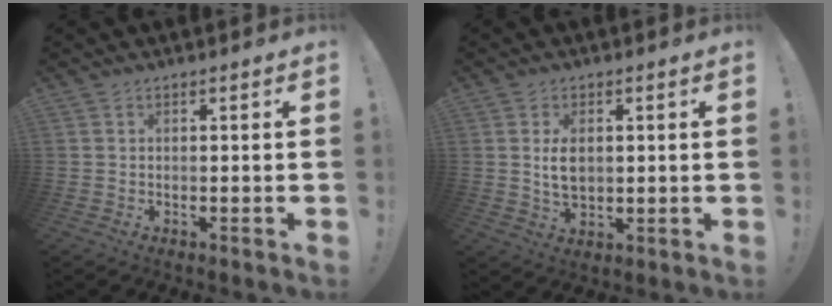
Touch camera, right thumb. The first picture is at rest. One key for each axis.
{"total": 6.0, "fx": 0.9, "fy": 3.8, "fz": 4.5, "tx": -0.070, "ty": -0.007, "tz": 0.009}